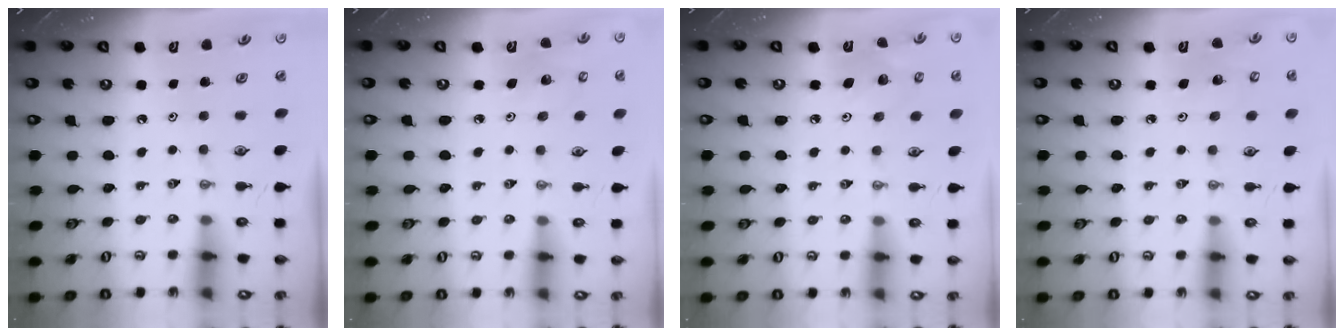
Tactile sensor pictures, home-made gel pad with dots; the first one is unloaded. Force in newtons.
{"total": 3.8, "press": 3.6, "slide": 1.3}
{"total": 7.1, "press": 6.9, "slide": 1.6}
{"total": 5.6, "press": 5.3, "slide": 1.6}